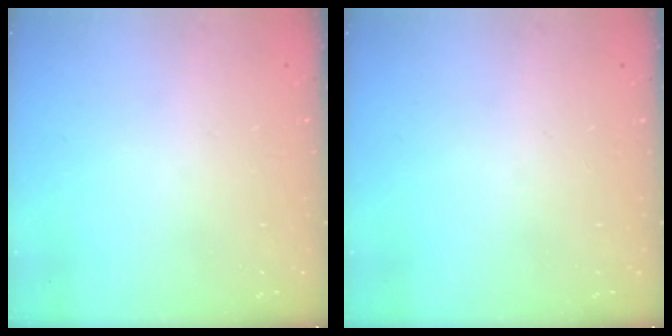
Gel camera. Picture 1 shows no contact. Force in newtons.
{"total": 0.0}